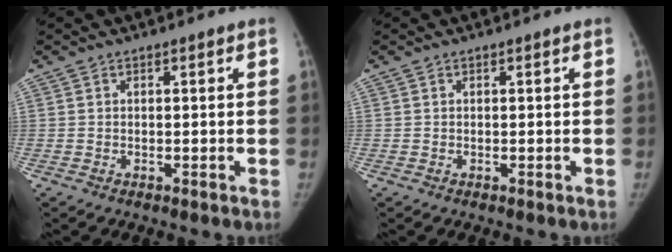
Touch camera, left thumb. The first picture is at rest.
{"total": 0.0}